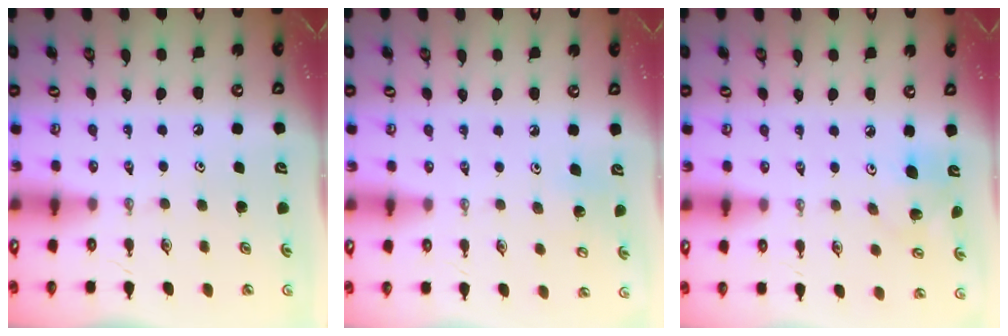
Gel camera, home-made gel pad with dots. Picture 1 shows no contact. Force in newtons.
{"total": 4.7, "press": 4.6, "slide": 0.7}
{"total": 9.0, "press": 8.8, "slide": 1.4}